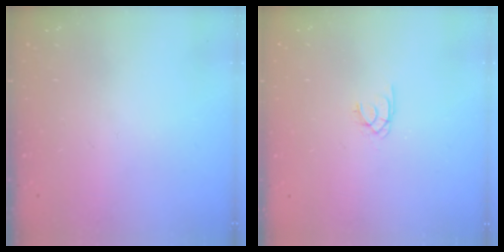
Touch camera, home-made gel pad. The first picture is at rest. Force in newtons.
{"total": 1.5, "press": 1.4, "slide": 0.2}